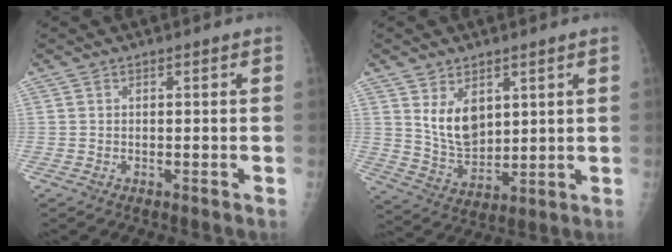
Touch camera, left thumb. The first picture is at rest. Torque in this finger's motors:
{"motor_torque": [1.03, 0.94, 0.64, -0.46, 0.08]}